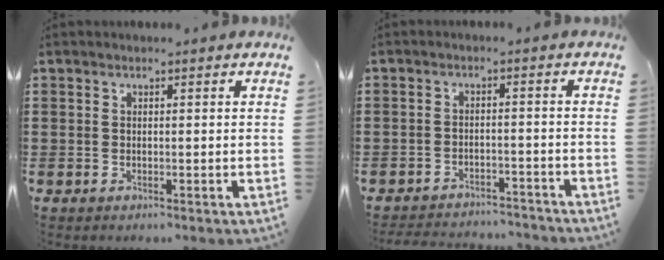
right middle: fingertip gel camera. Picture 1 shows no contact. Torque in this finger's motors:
{"motor_torque": [0.88, -0.71, 0.03, 0.08]}